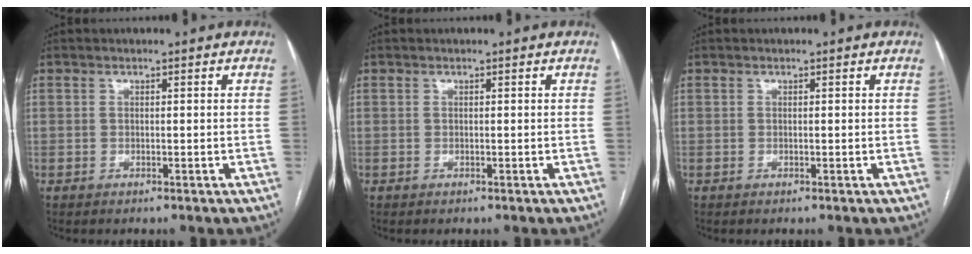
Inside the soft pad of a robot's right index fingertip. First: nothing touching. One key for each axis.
{"total": 0.0}
{"total": 0.0}